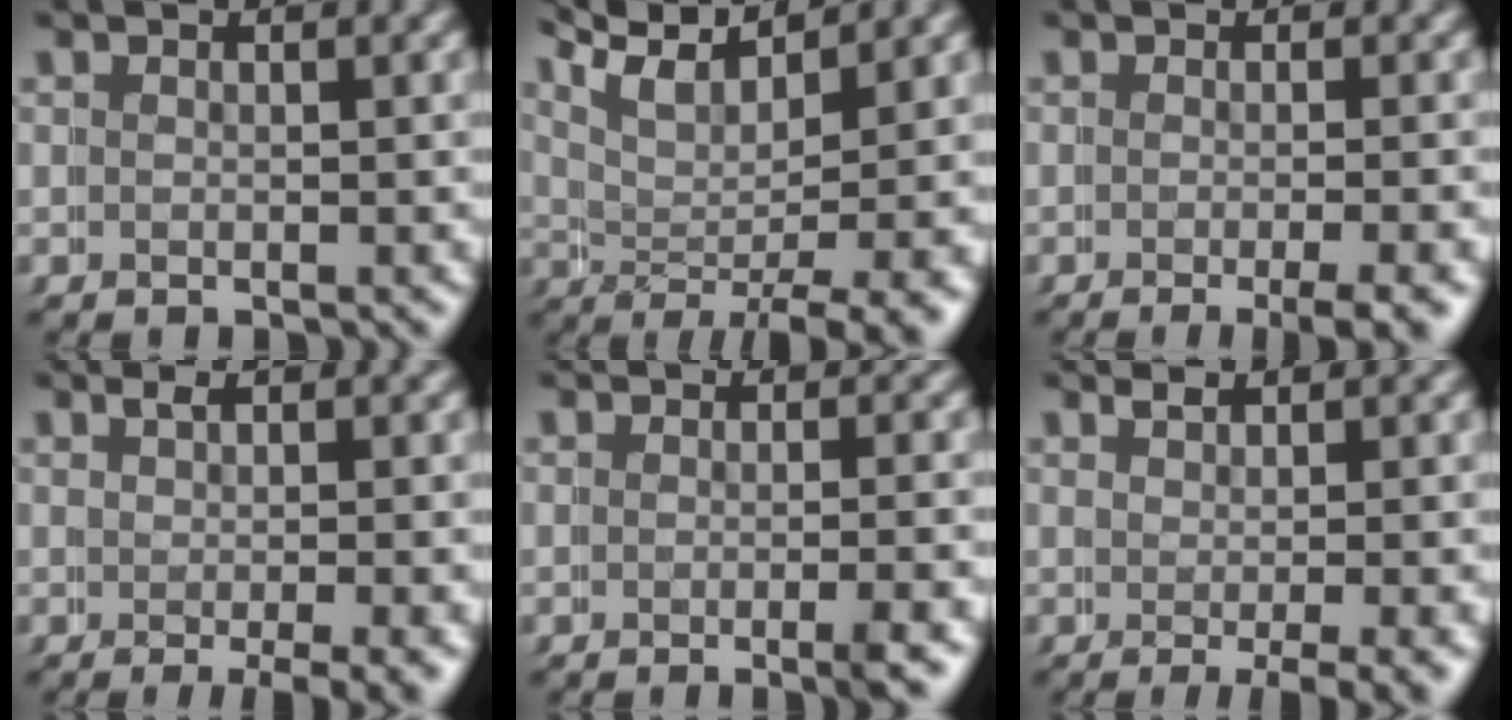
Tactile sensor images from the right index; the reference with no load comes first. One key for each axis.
{"total": 7.8, "fx": 4.7, "fy": 2.9, "fz": 5.6, "tx": -0.098, "ty": 0.006, "tz": 0.063}
{"total": 2.9, "fx": -1.7, "fy": 0.3, "fz": 2.4, "tx": -0.019, "ty": 0.006, "tz": -0.030}
{"total": 2.4, "fx": -0.5, "fy": 0.2, "fz": 2.4, "tx": -0.025, "ty": 0.002, "tz": -0.009}
{"total": 1.8, "fx": -0.9, "fy": -0.1, "fz": 1.5, "tx": -0.008, "ty": 0.010, "tz": -0.021}
{"total": 1.8, "fx": -0.1, "fy": -0.1, "fz": 1.8, "tx": -0.021, "ty": -0.005, "tz": 0.000}